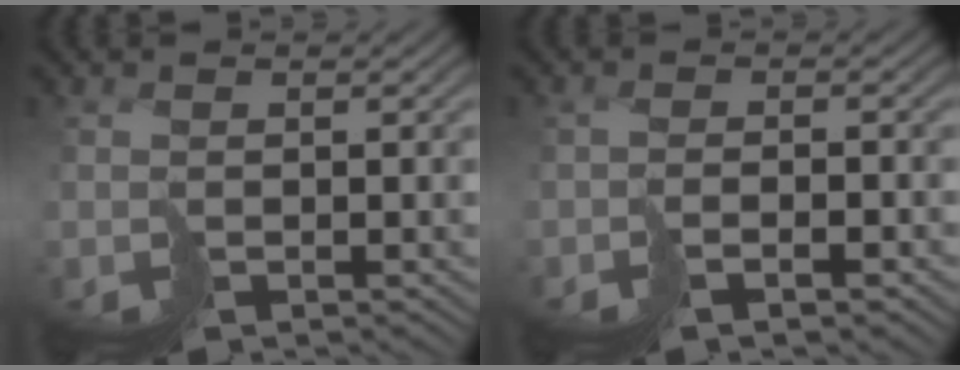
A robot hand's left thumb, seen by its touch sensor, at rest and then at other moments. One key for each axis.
{"total": 1.7, "fx": -1.0, "fy": 0.2, "fz": 1.4, "tx": -0.020, "ty": 0.002, "tz": -0.018}